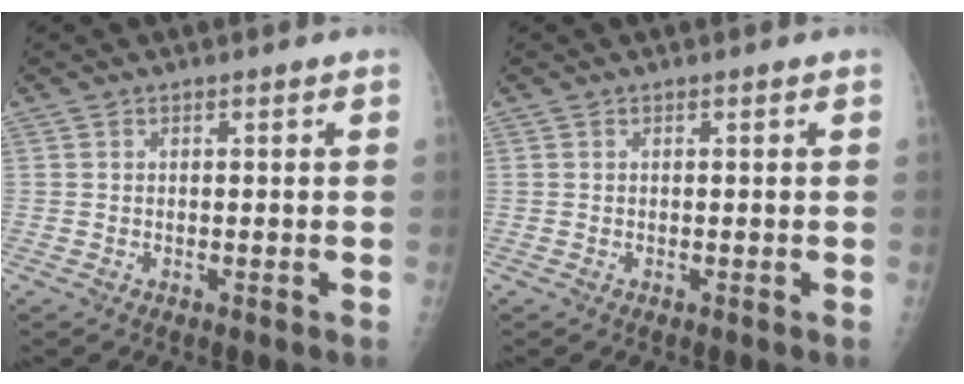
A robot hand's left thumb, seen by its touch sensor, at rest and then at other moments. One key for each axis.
{"total": 0.0}